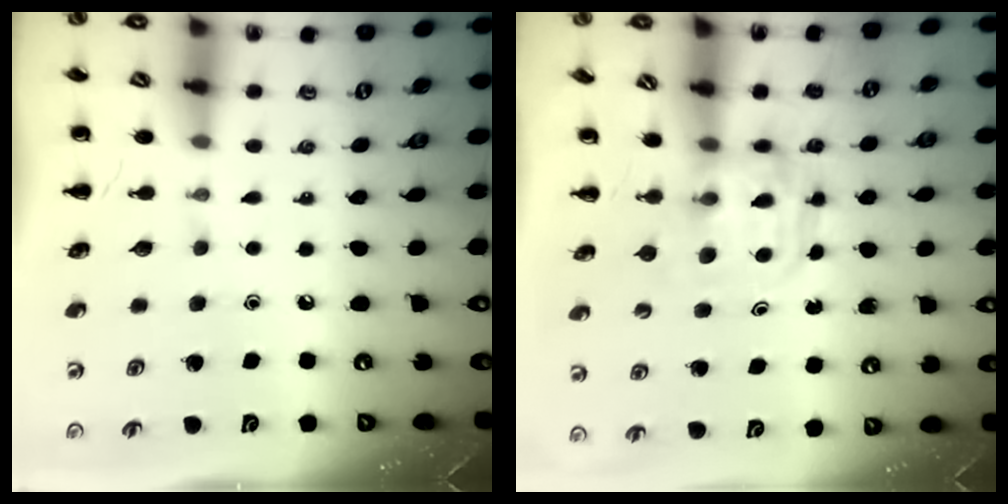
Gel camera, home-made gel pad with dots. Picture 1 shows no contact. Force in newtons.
{"total": 3.6, "press": 3.6, "slide": 0.3}